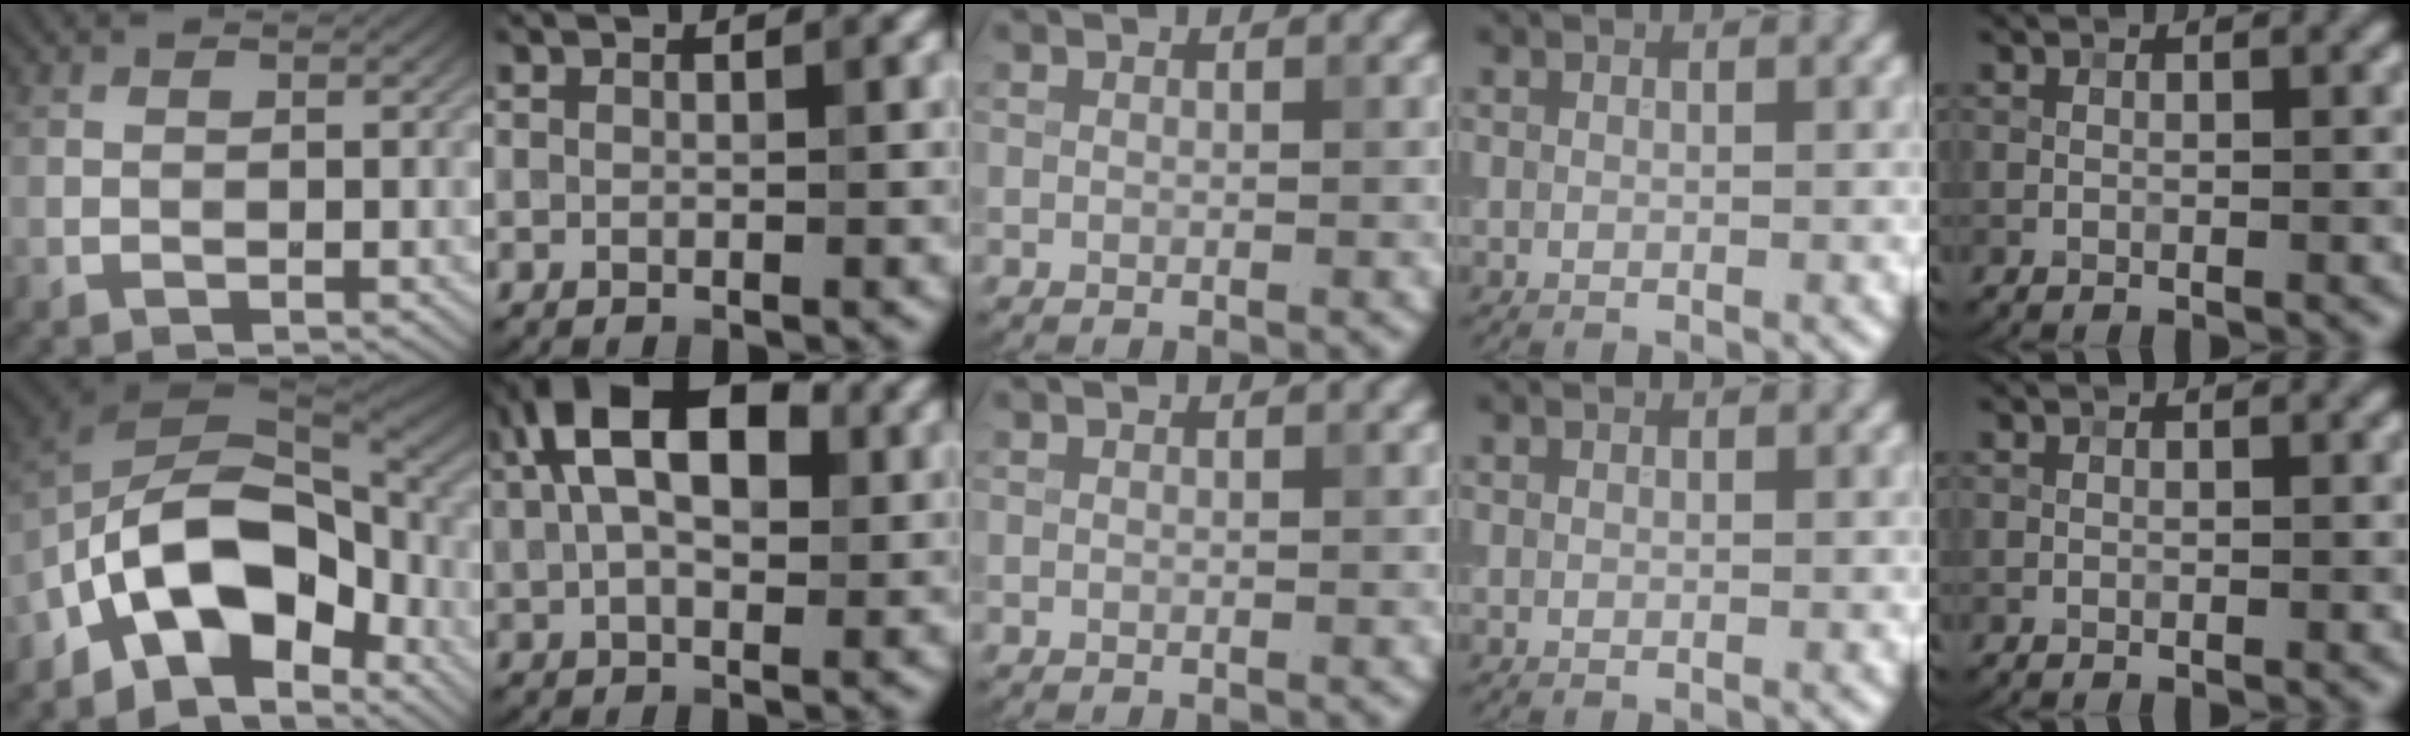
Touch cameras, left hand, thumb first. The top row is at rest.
{"thumb": {"total": 14.5, "force": [-6.6, 8.1, 10.1], "torque": [-0.178, -0.009, -0.132]}, "index": {"total": 11.1, "force": [3.7, 6.3, 8.4], "torque": [-0.137, 0.034, 0.043]}}